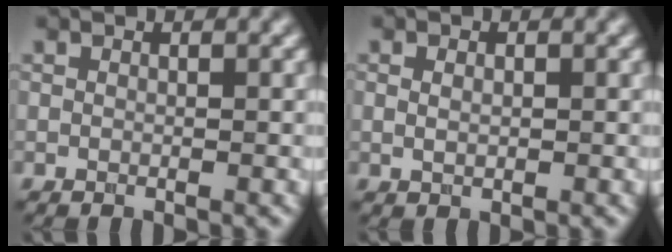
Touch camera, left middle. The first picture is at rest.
{"total": 1.1, "force": [0.2, 0.7, 0.8], "torque": [-0.015, -0.001, 0.006]}